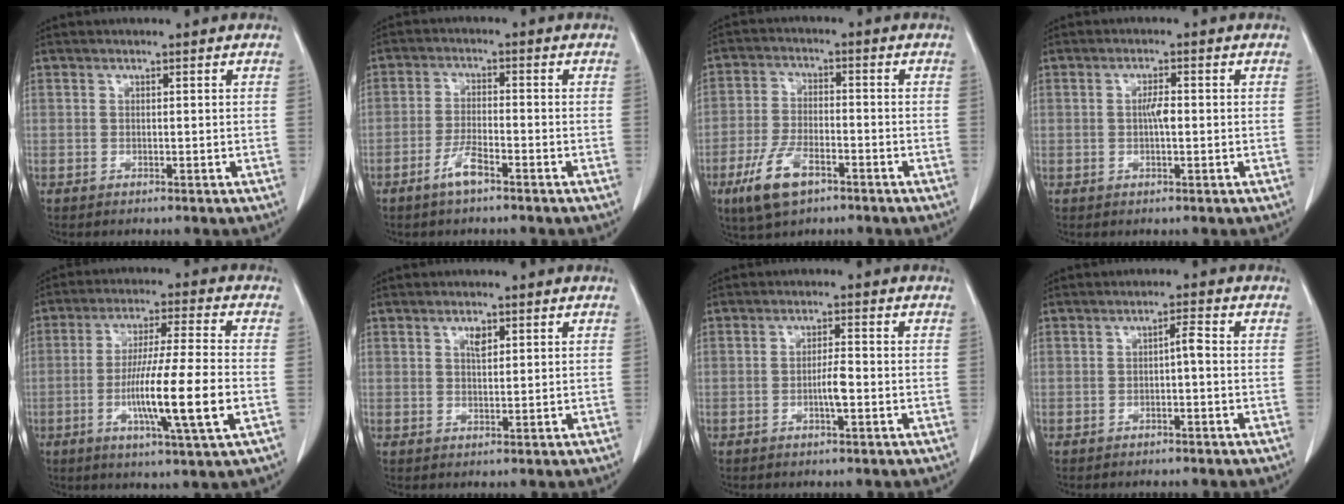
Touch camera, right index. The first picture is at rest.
{"total": 4.1, "force": [-2.7, 0.8, 2.9], "torque": [-0.061, 0.000, -0.052]}
{"total": 8.4, "force": [-4.8, 3.6, 5.9], "torque": [-0.131, -0.006, -0.085]}
{"total": 2.1, "force": [-0.1, 0.5, 2.1], "torque": [-0.039, 0.003, -0.002]}
{"total": 13.5, "force": [-3.3, -0.3, 13.0], "torque": [-0.234, -0.014, -0.063]}
{"total": 2.0, "force": [1.0, 0.8, 1.5], "torque": [-0.027, -0.001, 0.017]}
{"total": 2.9, "force": [-0.8, 0.3, 2.7], "torque": [-0.048, 0.001, -0.014]}
{"total": 1.8, "force": [-0.3, 0.2, 1.7], "torque": [-0.026, 0.004, -0.005]}